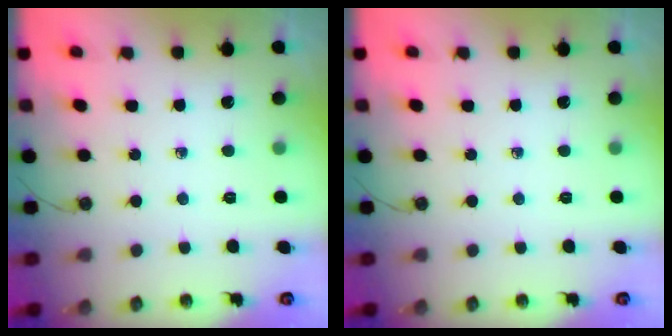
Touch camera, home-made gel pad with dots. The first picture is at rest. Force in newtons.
{"total": 0.0}